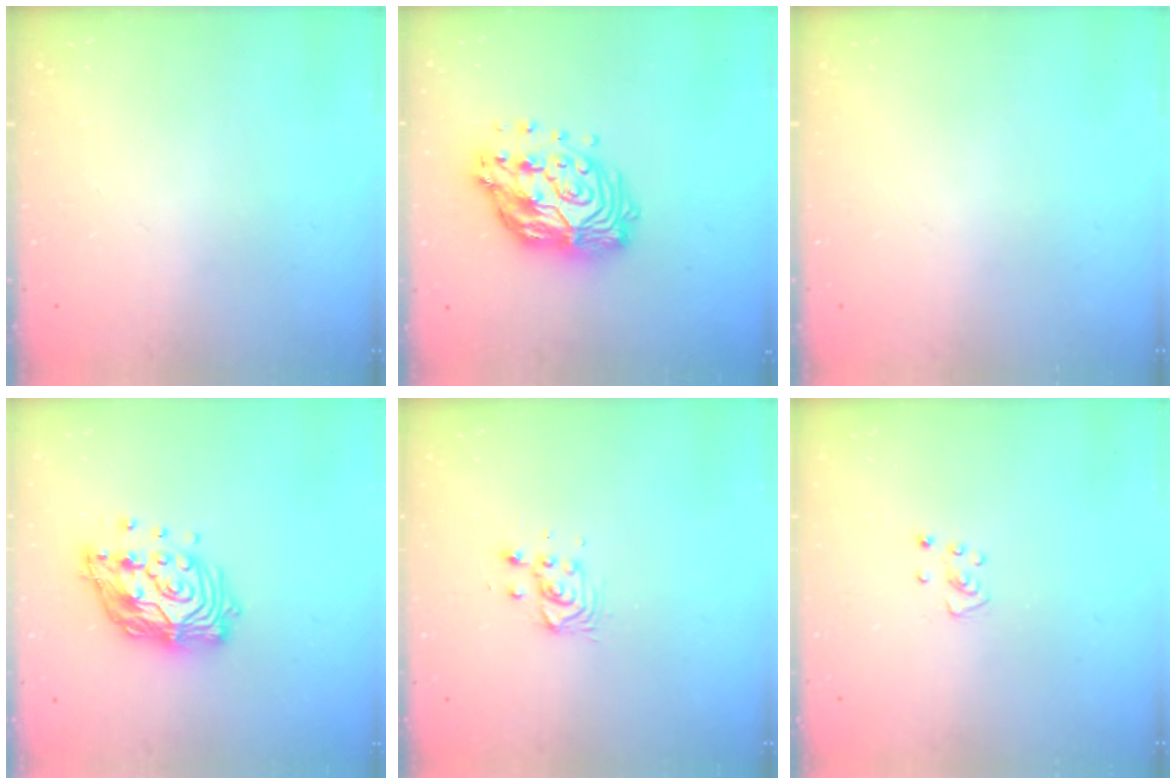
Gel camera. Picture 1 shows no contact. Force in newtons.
{"total": 17.1, "press": 17.0, "slide": 1.6}
{"total": 0.0}
{"total": 14.9, "press": 14.9, "slide": 1.3}
{"total": 3.4, "press": 3.4, "slide": 0.4}
{"total": 3.4, "press": 3.4, "slide": 0.3}